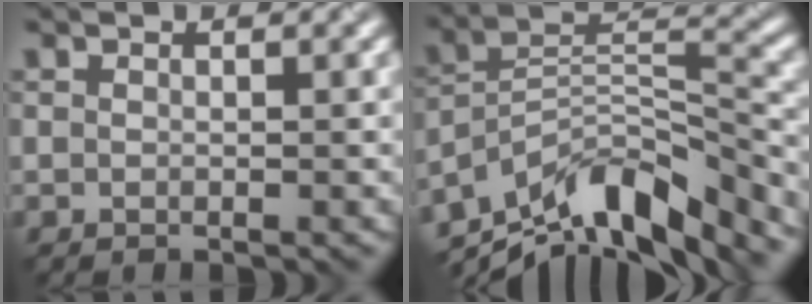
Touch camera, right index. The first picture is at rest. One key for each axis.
{"total": 10.6, "fx": -8.1, "fy": 3.7, "fz": 5.8, "tx": -0.103, "ty": 0.019, "tz": -0.153}